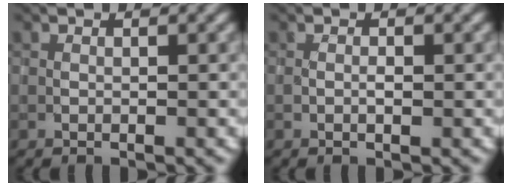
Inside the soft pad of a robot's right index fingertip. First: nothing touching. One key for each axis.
{"total": 0.7, "fx": 0.0, "fy": 0.2, "fz": 0.6, "tx": -0.015, "ty": 0.000, "tz": 0.001}